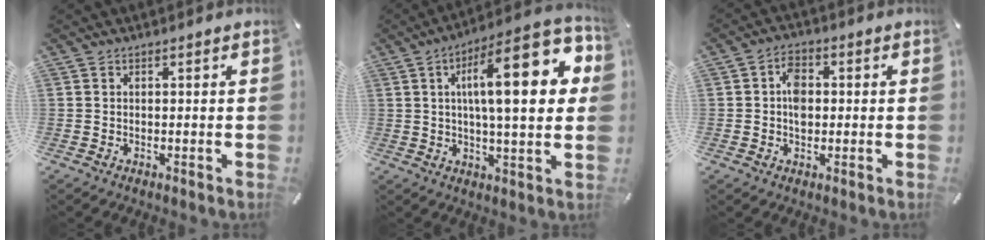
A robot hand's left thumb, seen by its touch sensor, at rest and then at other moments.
{"total": 22.5, "force": [5.8, 7.1, 20.5], "torque": [-0.315, -0.019, 0.078]}
{"total": 5.5, "force": [0.2, 4.0, 3.7], "torque": [-0.046, 0.001, -0.001]}